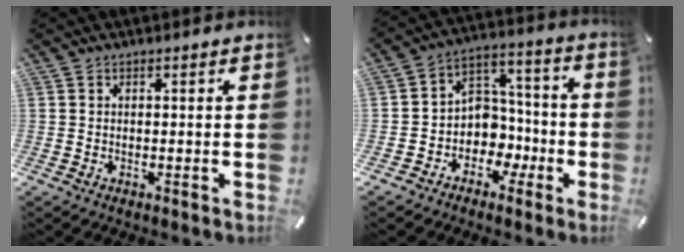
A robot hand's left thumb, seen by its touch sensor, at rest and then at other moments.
{"total": 9.2, "force": [-2.2, 8.8, 1.1], "torque": [-0.014, 0.012, -0.030]}